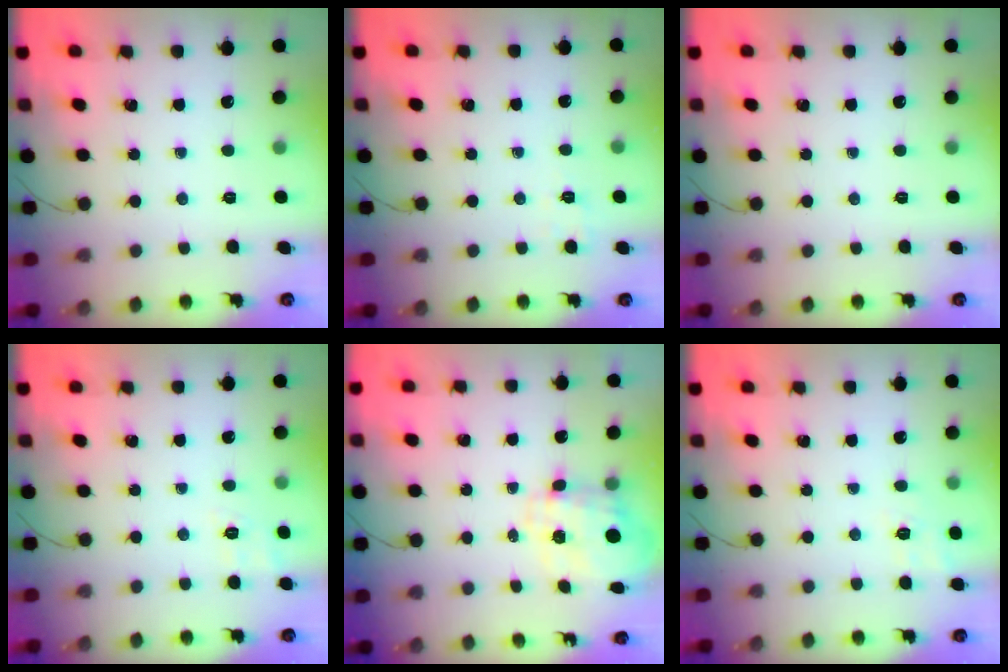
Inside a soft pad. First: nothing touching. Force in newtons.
{"total": 2.5, "press": 1.8, "slide": 1.7}
{"total": 0.0}
{"total": 2.8, "press": 2.1, "slide": 1.9}
{"total": 3.4, "press": 3.2, "slide": 1.1}
{"total": 9.1, "press": 8.9, "slide": 1.9}